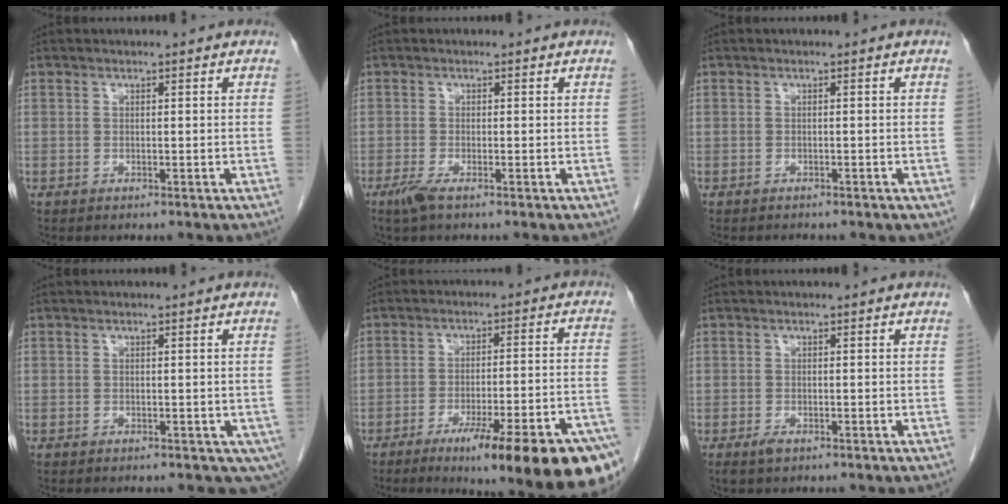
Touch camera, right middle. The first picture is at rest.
{"total": 2.1, "force": [-1.3, 0.3, 1.6], "torque": [-0.039, -0.007, -0.030]}
{"total": 1.7, "force": [-1.4, 0.8, 0.6], "torque": [-0.013, -0.002, -0.012]}
{"total": 4.1, "force": [-1.8, 2.4, 2.8], "torque": [-0.025, -0.005, -0.024]}
{"total": 22.2, "force": [-15.2, 1.8, 16.1], "torque": [-0.135, 0.000, -0.213]}
{"total": 1.4, "force": [-0.8, 0.6, 0.9], "torque": [-0.020, -0.002, -0.011]}